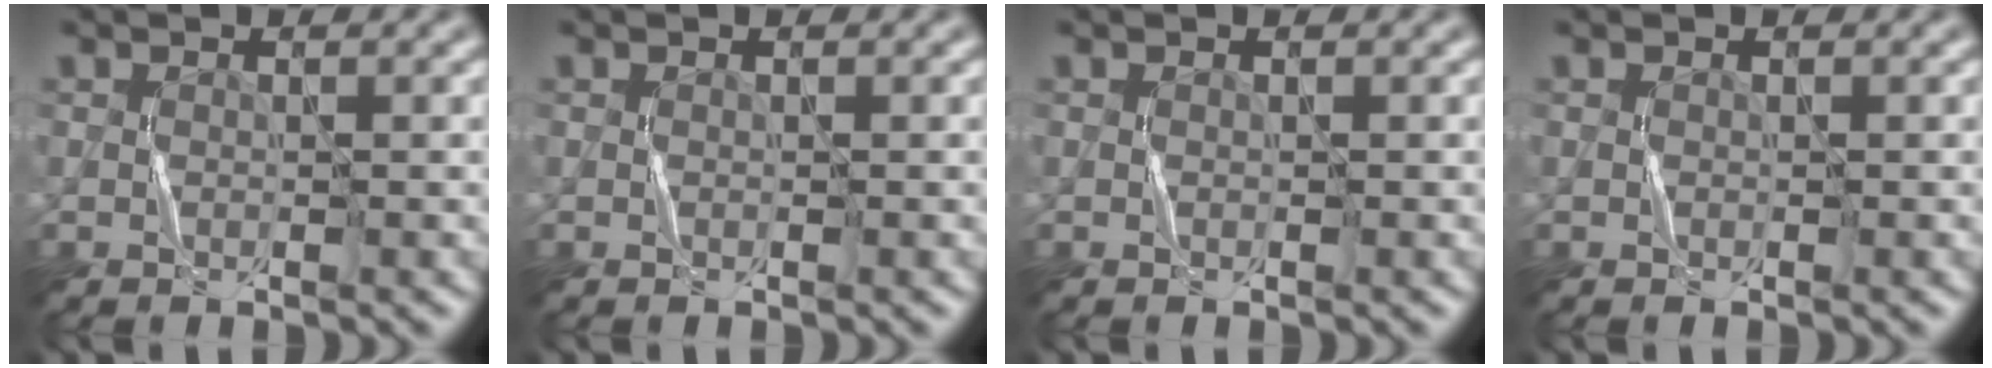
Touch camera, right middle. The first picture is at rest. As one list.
[{"total": 0.0}, {"total": 0.0}, {"total": 0.0}]